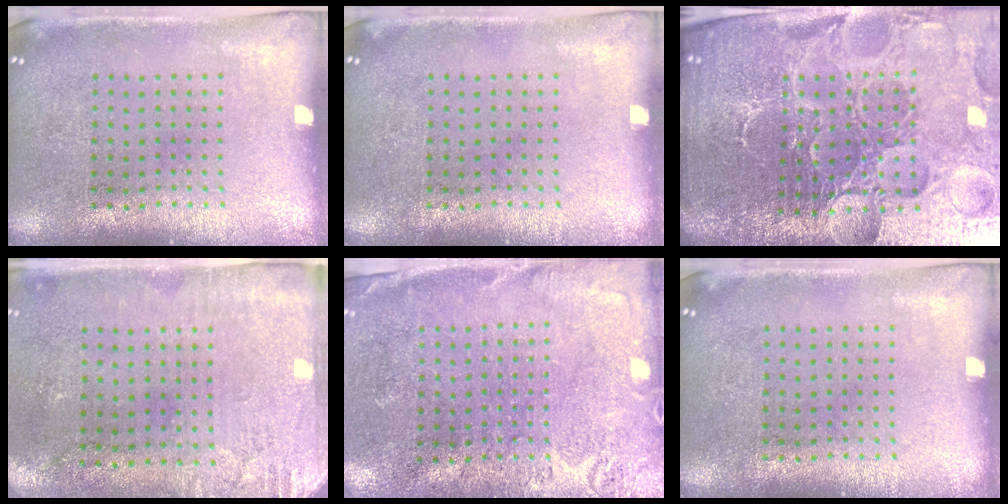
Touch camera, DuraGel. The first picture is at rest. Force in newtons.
{"total": 0.0}
{"total": 6.5, "press": 5.8, "slide": 3.0}
{"total": 2.8, "press": 2.3, "slide": 1.6}
{"total": 2.7, "press": 2.4, "slide": 1.1}
{"total": 0.0}